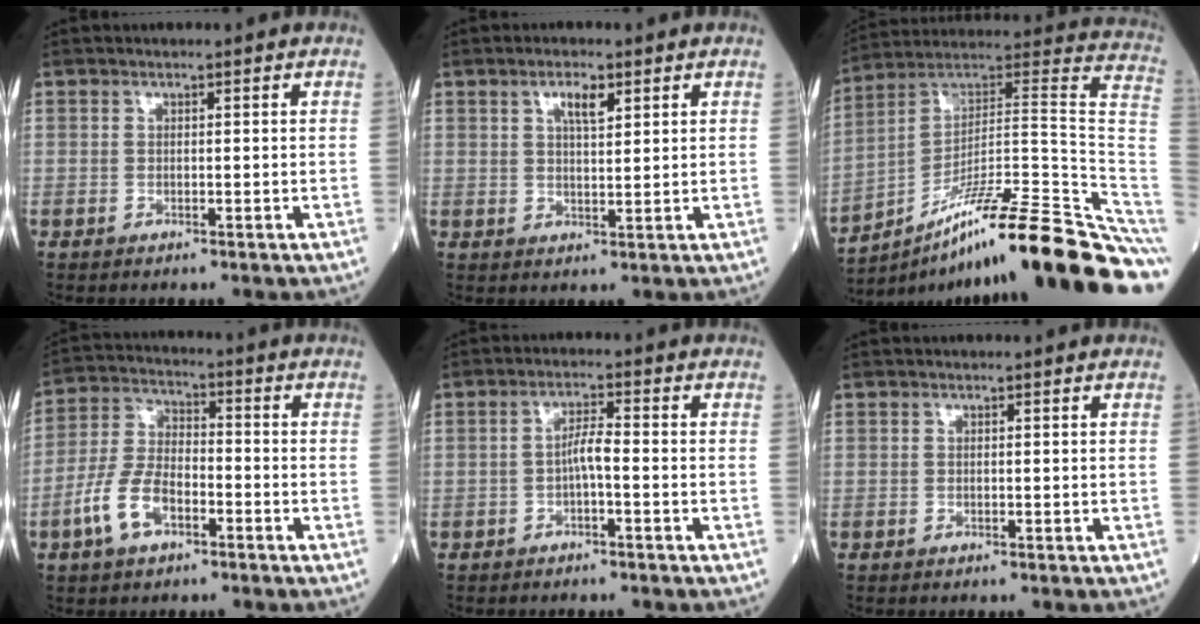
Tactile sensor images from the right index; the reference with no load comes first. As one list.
[{"total": 3.6, "force": [1.8, 1.0, 2.9], "torque": [-0.052, 0.001, 0.031]}, {"total": 27.4, "force": [-17.4, 0.7, 21.2], "torque": [-0.203, 0.045, -0.278]}, {"total": 8.9, "force": [-3.9, 4.3, 6.7], "torque": [-0.152, 0.011, -0.079]}, {"total": 2.9, "force": [-0.9, 0.3, 2.8], "torque": [-0.048, 0.006, -0.017]}, {"total": 0.0}]